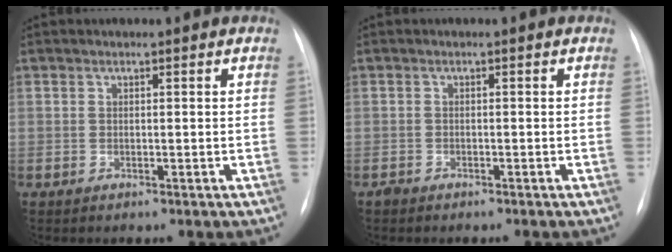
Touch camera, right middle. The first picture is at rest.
{"total": 1.0, "force": [-0.9, 0.4, 0.3], "torque": [-0.008, 0.000, -0.016]}